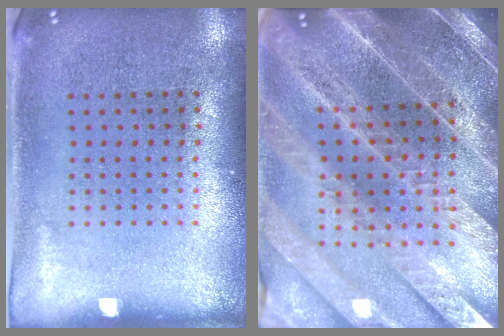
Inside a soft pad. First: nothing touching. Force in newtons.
{"total": 4.2, "press": 3.9, "slide": 1.6}